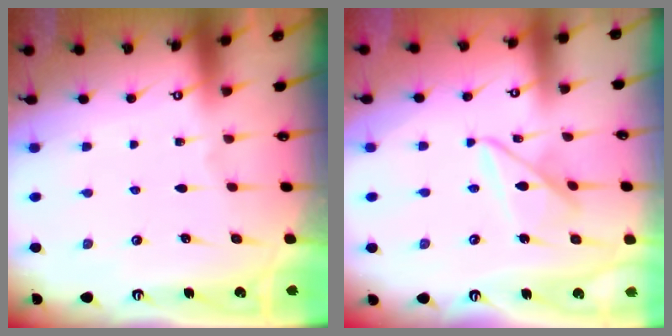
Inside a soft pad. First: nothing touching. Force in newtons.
{"total": 10.5, "press": 10.4, "slide": 0.7}